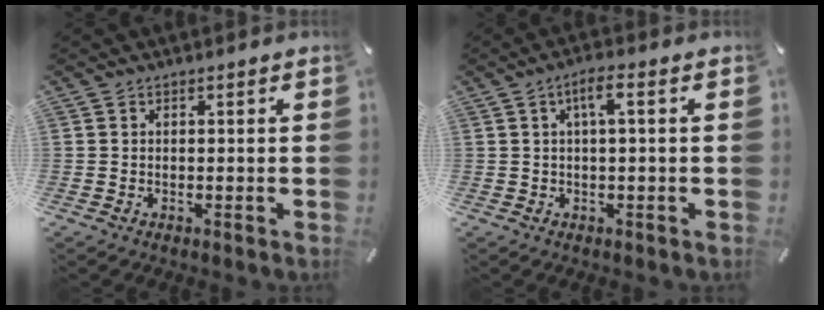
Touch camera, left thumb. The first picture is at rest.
{"total": 4.2, "force": [0.7, 0.5, 4.1], "torque": [-0.079, 0.004, 0.008]}